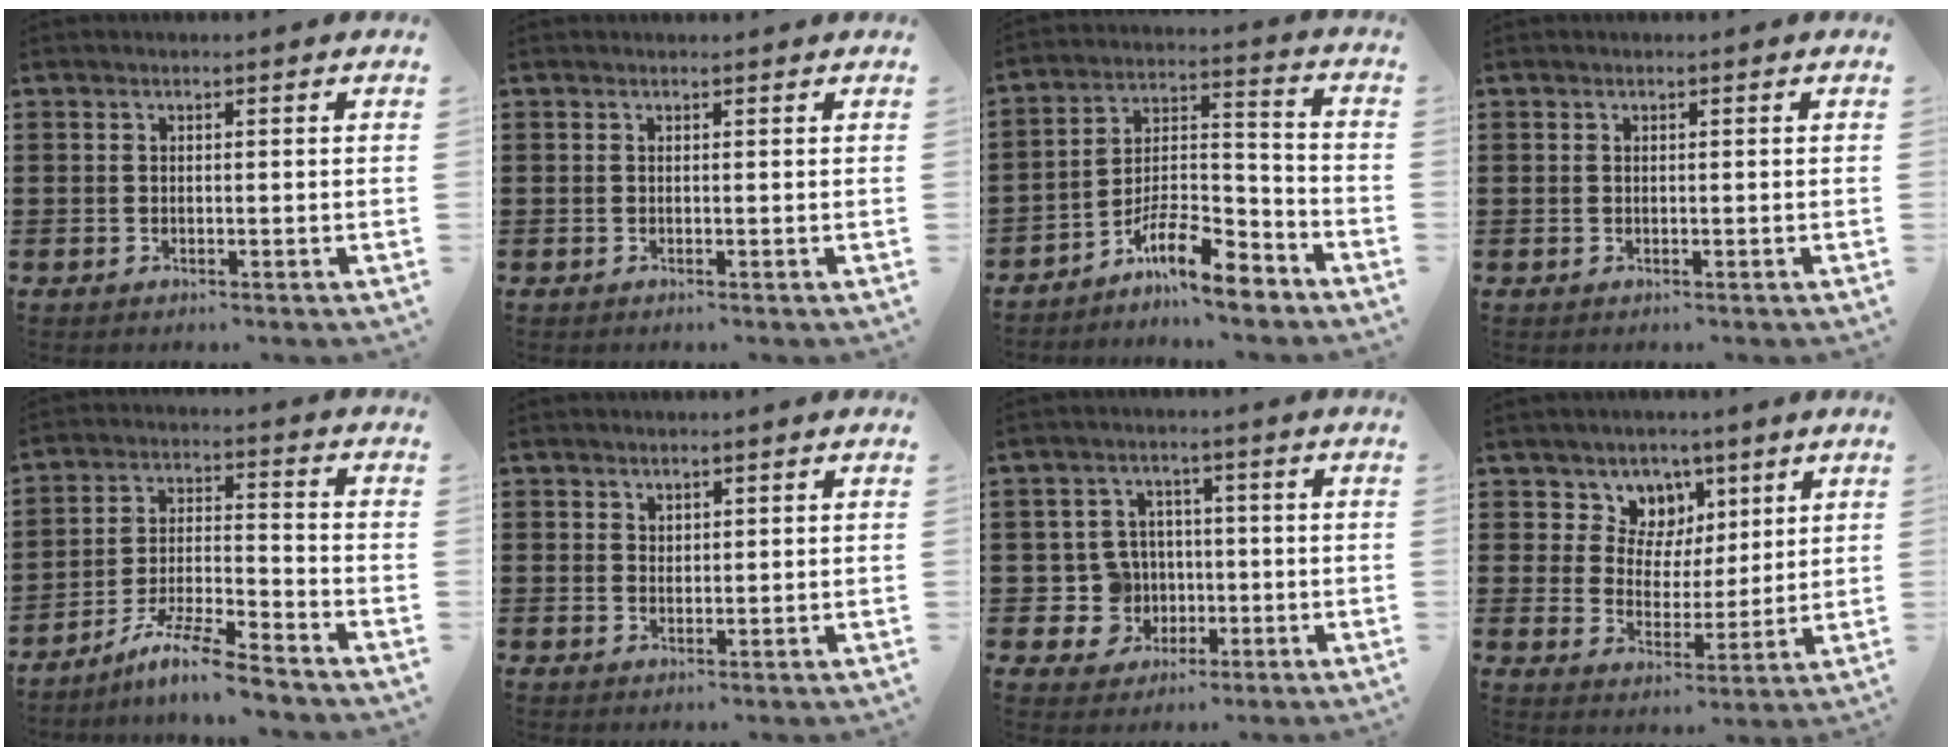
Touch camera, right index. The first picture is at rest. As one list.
[{"total": 0.0}, {"total": 9.6, "force": [-7.8, 2.3, 5.1], "torque": [-0.085, 0.019, -0.147]}, {"total": 0.0}, {"total": 8.5, "force": [-7.4, 0.0, 4.0], "torque": [-0.081, 0.001, -0.145]}, {"total": 1.4, "force": [1.3, 0.7, 0.0], "torque": [-0.001, 0.002, 0.025]}, {"total": 6.5, "force": [-0.7, 6.2, 1.7], "torque": [-0.063, 0.014, -0.007]}, {"total": 6.4, "force": [3.5, 5.3, -0.1], "torque": [-0.045, -0.020, 0.062]}]